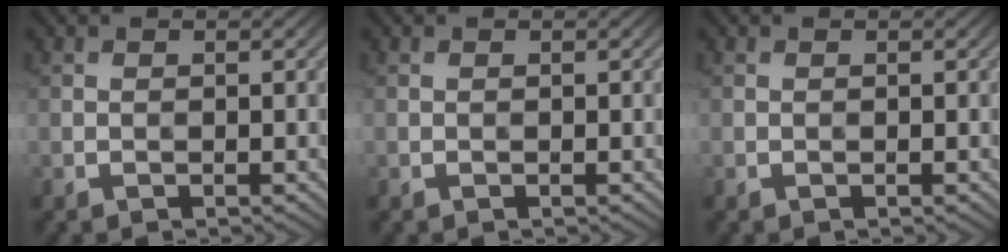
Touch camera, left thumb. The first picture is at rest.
{"total": 0.0}
{"total": 0.0}